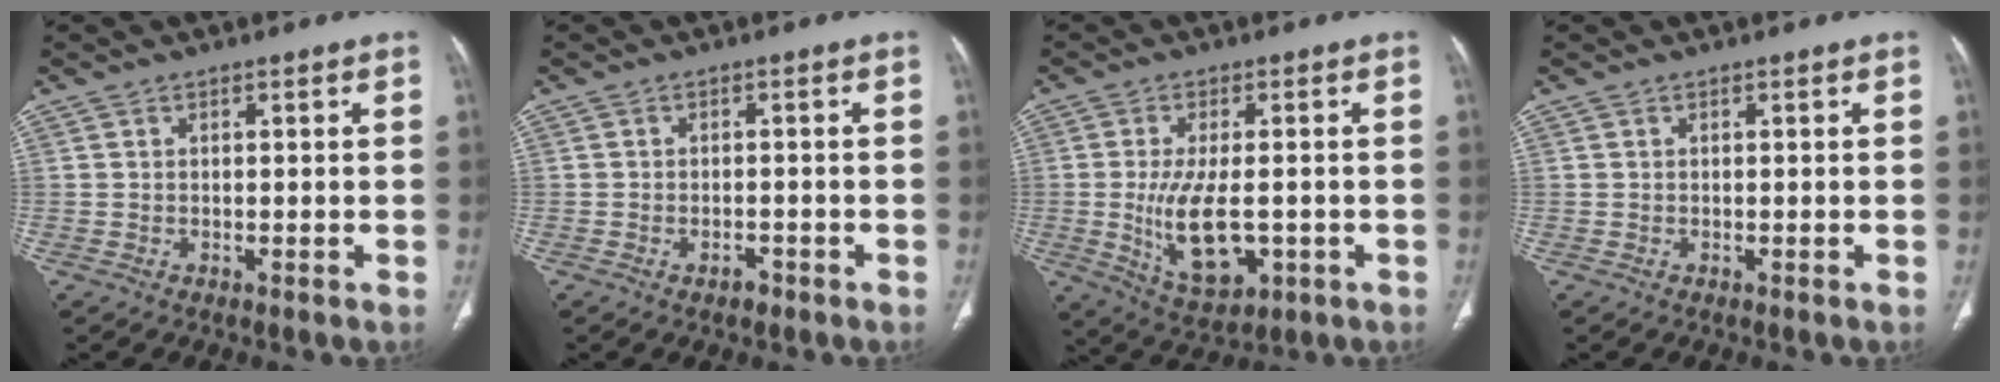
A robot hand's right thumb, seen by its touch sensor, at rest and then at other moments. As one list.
[{"total": 1.7, "force": [-1.1, 1.0, 0.9], "torque": [-0.013, 0.006, -0.015]}, {"total": 11.4, "force": [-2.0, 5.5, 9.8], "torque": [-0.175, -0.013, -0.019]}, {"total": 0.0}]